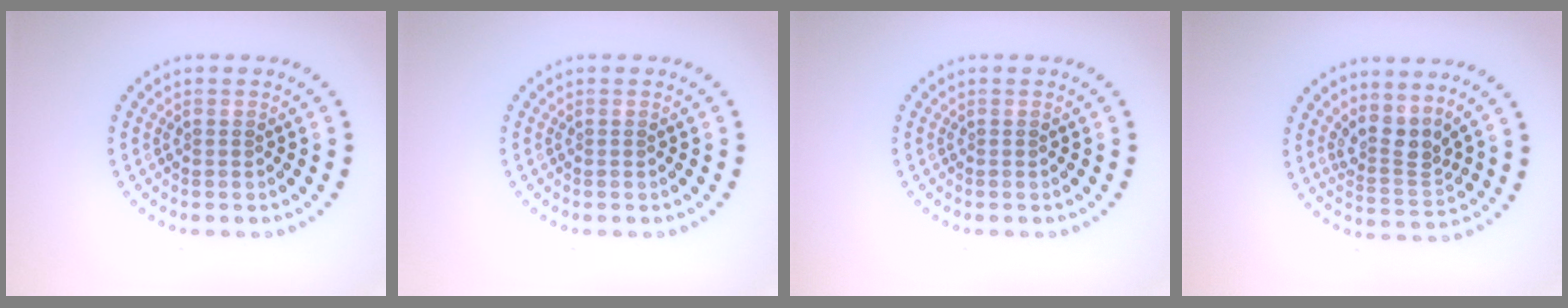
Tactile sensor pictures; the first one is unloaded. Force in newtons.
{"total": 0.0}
{"total": 0.0}
{"total": 3.1, "press": 2.2, "slide": 2.2}